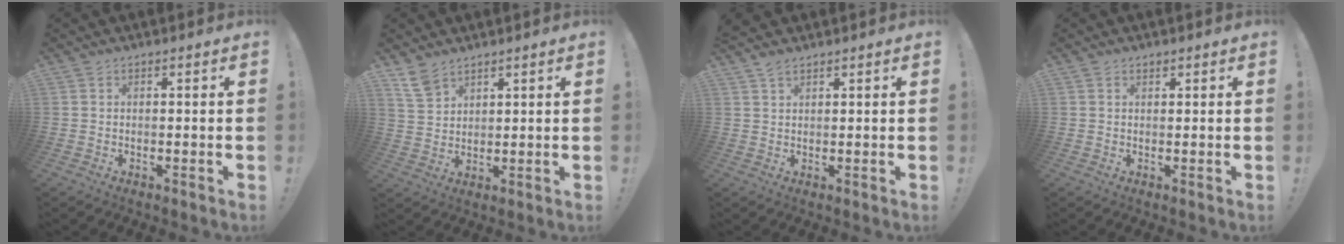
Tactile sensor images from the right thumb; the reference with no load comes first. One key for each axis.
{"total": 6.4, "fx": 4.8, "fy": 3.1, "fz": 2.8, "tx": -0.047, "ty": -0.023, "tz": 0.092}
{"total": 2.5, "fx": 2.0, "fy": 0.8, "fz": 1.3, "tx": -0.025, "ty": -0.007, "tz": 0.036}
{"total": 0.8, "fx": 0.7, "fy": 0.5, "fz": 0.2, "tx": 0.008, "ty": -0.005, "tz": 0.012}